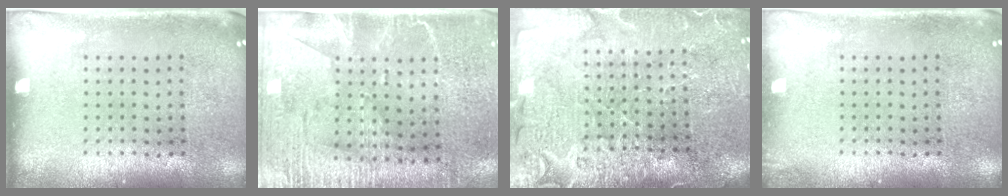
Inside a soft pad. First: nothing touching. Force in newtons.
{"total": 3.0, "press": 2.7, "slide": 1.3}
{"total": 3.9, "press": 3.6, "slide": 1.5}
{"total": 0.7, "press": 0.7, "slide": 0.1}